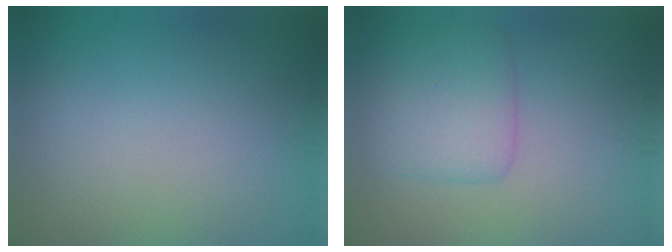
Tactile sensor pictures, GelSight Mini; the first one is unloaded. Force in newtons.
{"total": 3.4, "press": 3.4, "slide": 0.1}